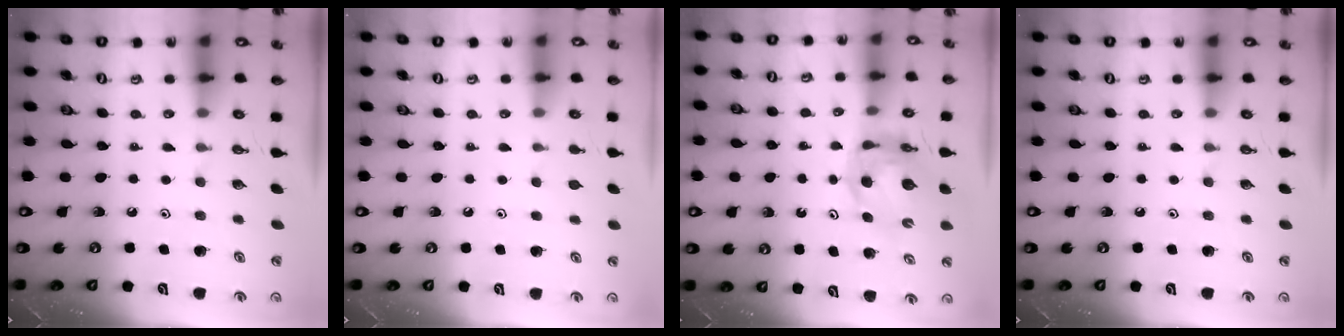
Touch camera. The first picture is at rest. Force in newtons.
{"total": 0.6, "press": 0.6, "slide": 0.2}
{"total": 6.6, "press": 6.6, "slide": 0.7}
{"total": 0.0}